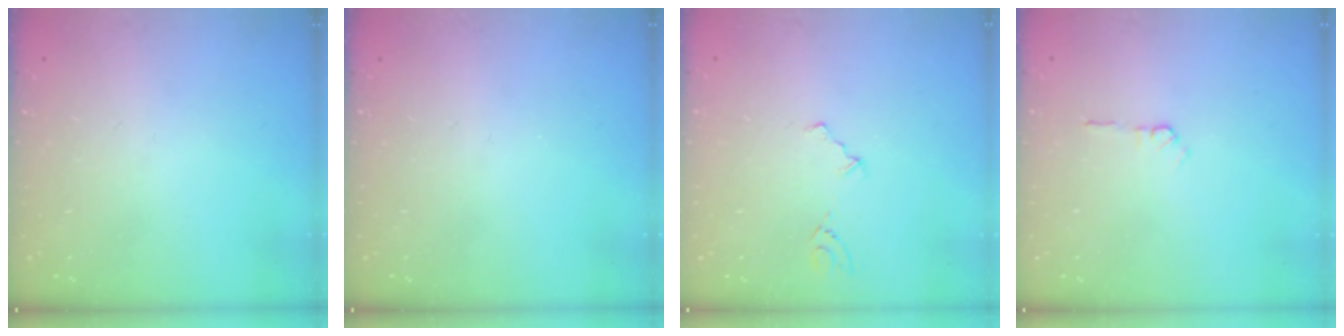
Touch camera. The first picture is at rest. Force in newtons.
{"total": 0.0}
{"total": 2.5, "press": 2.2, "slide": 1.2}
{"total": 3.5, "press": 3.5, "slide": 0.5}